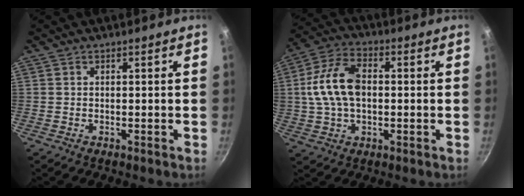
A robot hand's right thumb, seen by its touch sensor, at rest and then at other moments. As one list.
[{"total": 13.1, "force": [0.9, 8.0, 10.2], "torque": [-0.188, 0.024, 0.008]}]